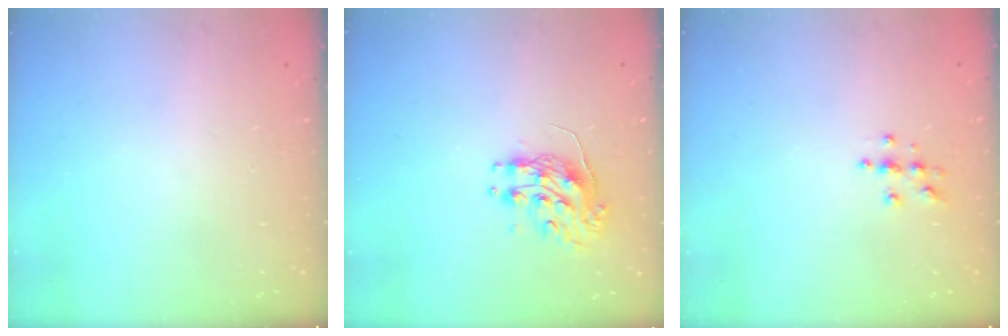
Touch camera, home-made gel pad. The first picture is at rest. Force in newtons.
{"total": 9.3, "press": 9.3, "slide": 0.8}
{"total": 3.9, "press": 3.9, "slide": 0.3}